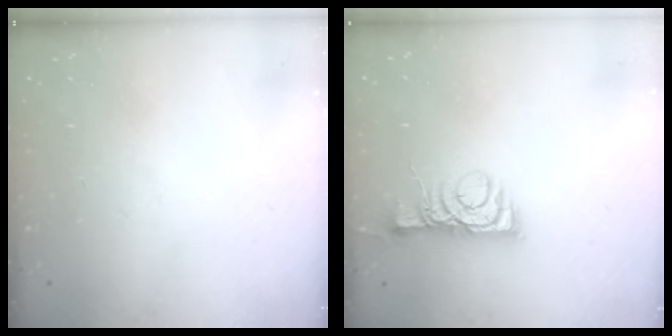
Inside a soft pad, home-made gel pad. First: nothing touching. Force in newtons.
{"total": 7.0, "press": 7.0, "slide": 0.9}